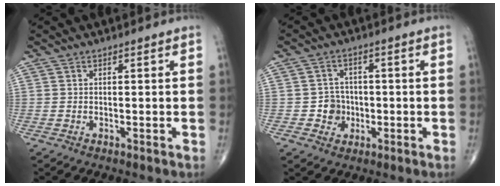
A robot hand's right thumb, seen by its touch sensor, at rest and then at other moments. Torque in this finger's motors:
{"motor_torque": [0.30, 0.14, 0.21, -0.07, -0.01]}